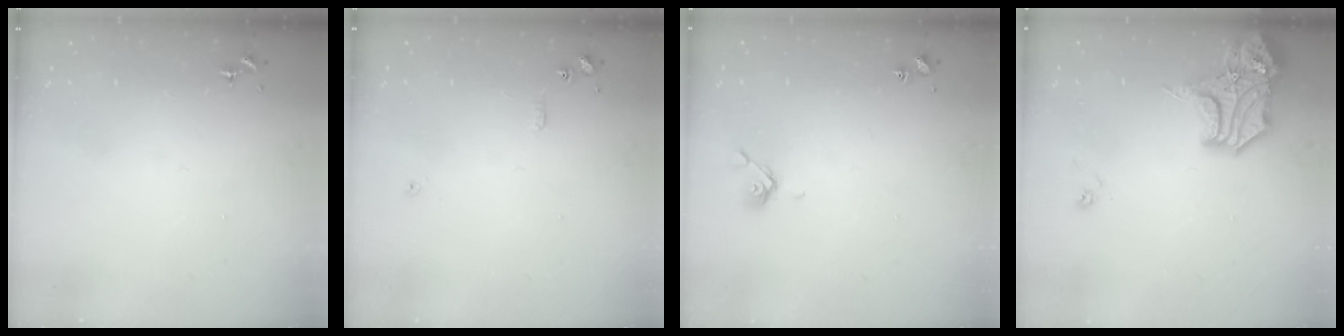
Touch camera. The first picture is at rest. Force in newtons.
{"total": 6.9, "press": 6.8, "slide": 0.7}
{"total": 5.2, "press": 5.1, "slide": 1.0}
{"total": 18.0, "press": 17.8, "slide": 2.5}